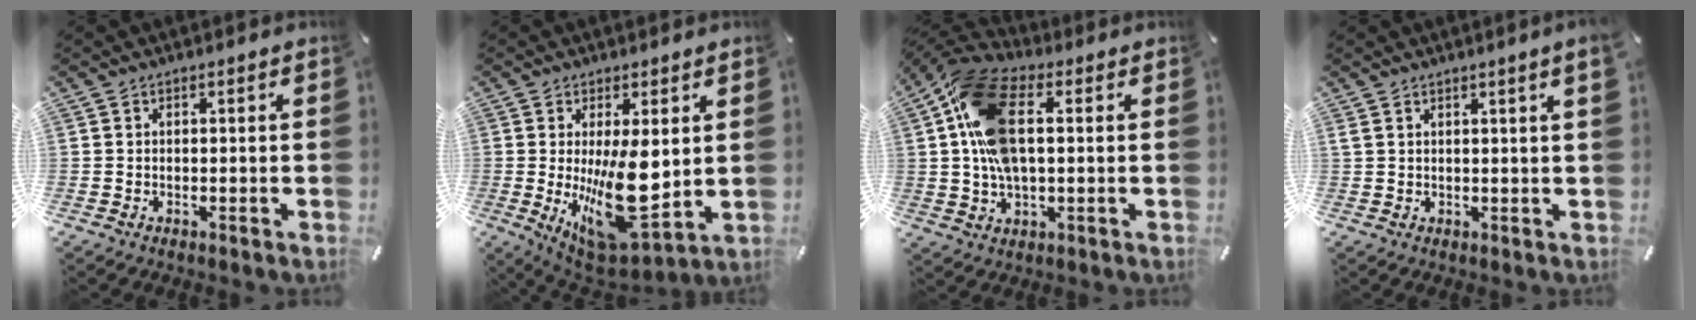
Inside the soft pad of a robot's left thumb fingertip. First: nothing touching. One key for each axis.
{"total": 19.6, "fx": 0.6, "fy": 8.9, "fz": 17.4, "tx": -0.276, "ty": -0.042, "tz": 0.030}
{"total": 15.9, "fx": 2.4, "fy": 8.8, "fz": 13.1, "tx": -0.281, "ty": 0.001, "tz": 0.046}
{"total": 2.6, "fx": 1.3, "fy": -0.1, "fz": 2.3, "tx": -0.043, "ty": -0.004, "tz": 0.023}